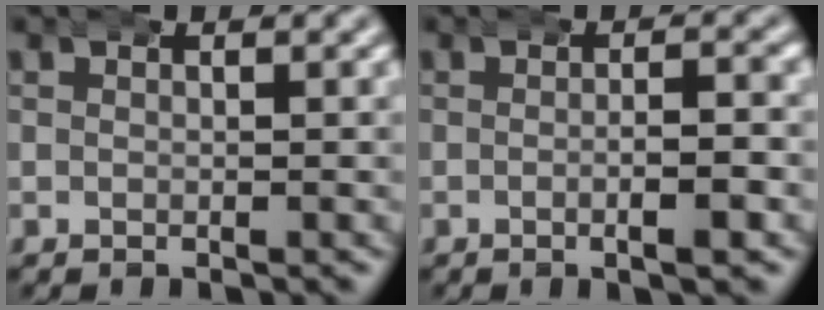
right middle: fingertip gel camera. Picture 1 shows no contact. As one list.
[{"total": 2.9, "force": [-0.7, 0.4, 2.7], "torque": [-0.036, 0.005, -0.019]}]